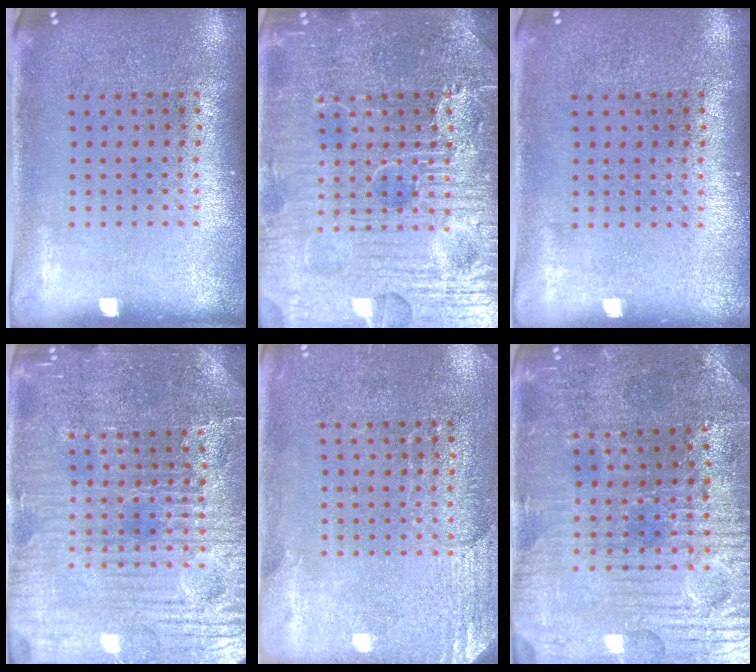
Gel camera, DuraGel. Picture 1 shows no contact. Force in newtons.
{"total": 7.2, "press": 7.2, "slide": 0.7}
{"total": 0.0}
{"total": 4.8, "press": 4.6, "slide": 1.3}
{"total": 2.6, "press": 2.3, "slide": 1.2}
{"total": 3.6, "press": 3.6, "slide": 0.4}